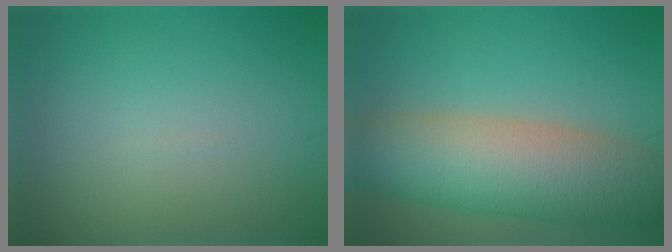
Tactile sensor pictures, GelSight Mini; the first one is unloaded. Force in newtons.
{"total": 10.2, "press": 10.2, "slide": 0.6}